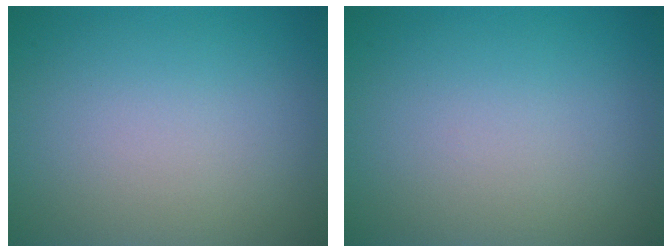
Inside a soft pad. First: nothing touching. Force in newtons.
{"total": 0.0}